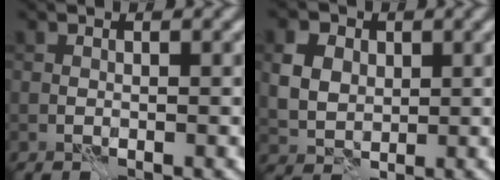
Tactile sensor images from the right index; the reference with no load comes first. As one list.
[{"total": 5.4, "force": [1.6, 4.3, 2.9], "torque": [-0.073, 0.015, 0.021]}]